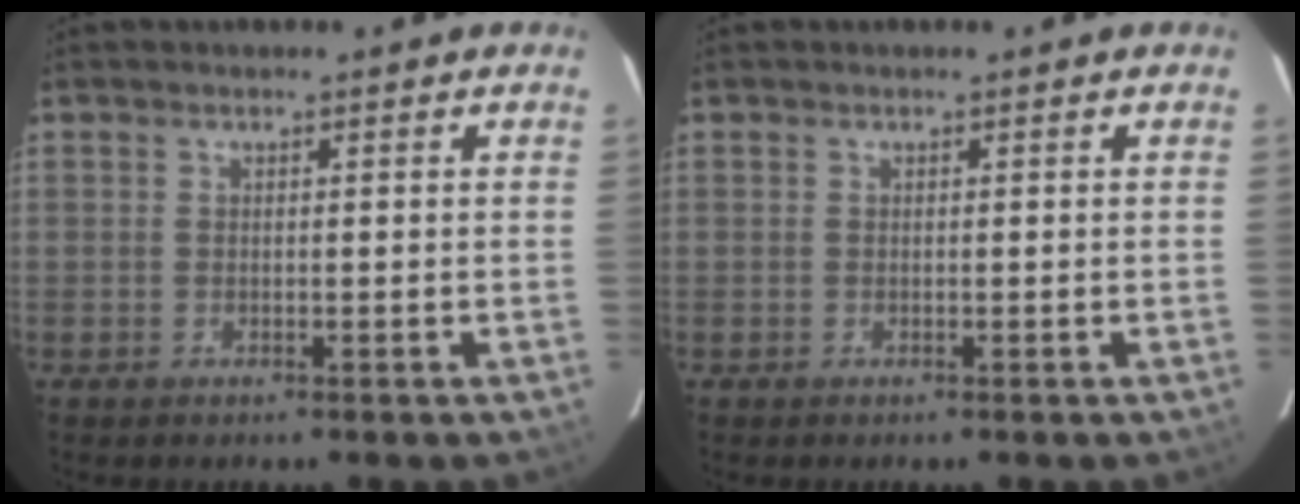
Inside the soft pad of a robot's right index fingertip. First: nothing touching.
{"total": 0.0}